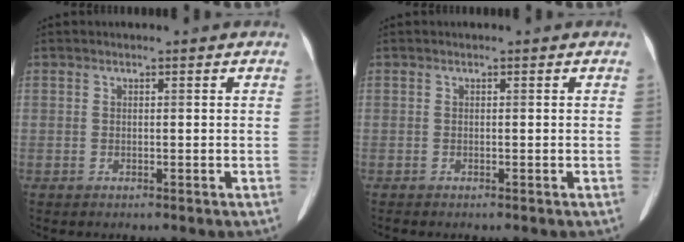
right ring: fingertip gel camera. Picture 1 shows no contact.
{"total": 0.0}